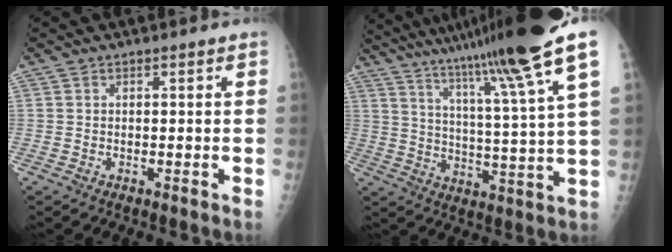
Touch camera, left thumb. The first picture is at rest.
{"total": 23.3, "force": [16.1, 0.4, 16.9], "torque": [-0.257, -0.064, 0.239]}